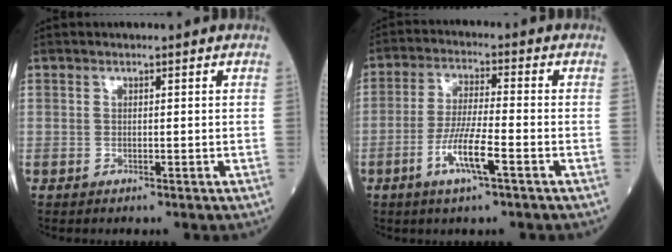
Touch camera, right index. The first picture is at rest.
{"total": 7.6, "force": [-3.2, 0.5, 6.9], "torque": [-0.136, -0.008, -0.062]}